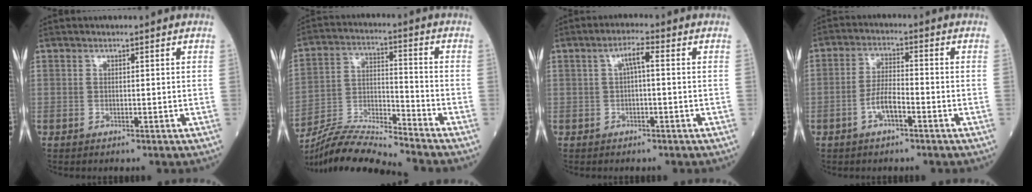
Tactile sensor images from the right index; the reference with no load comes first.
{"total": 11.9, "force": [-11.4, -1.2, 3.0], "torque": [-0.057, 0.005, -0.215]}
{"total": 3.0, "force": [0.4, 0.5, 2.9], "torque": [-0.052, 0.010, 0.007]}
{"total": 4.6, "force": [-2.0, 1.3, 3.9], "torque": [-0.079, 0.010, -0.041]}